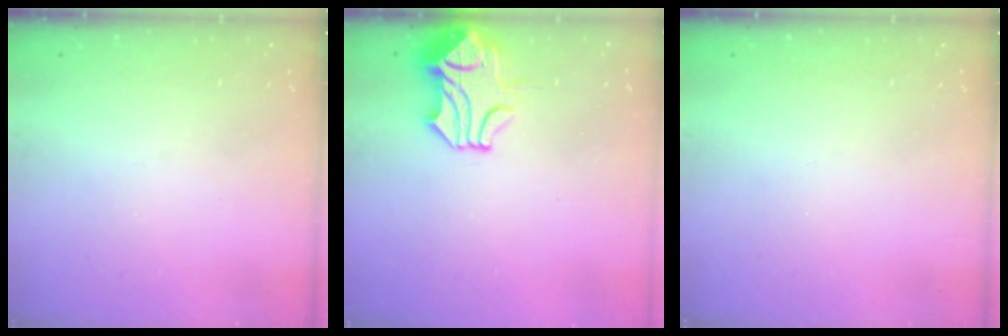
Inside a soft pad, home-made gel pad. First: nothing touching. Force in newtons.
{"total": 1.8, "press": 1.1, "slide": 1.4}
{"total": 0.0}